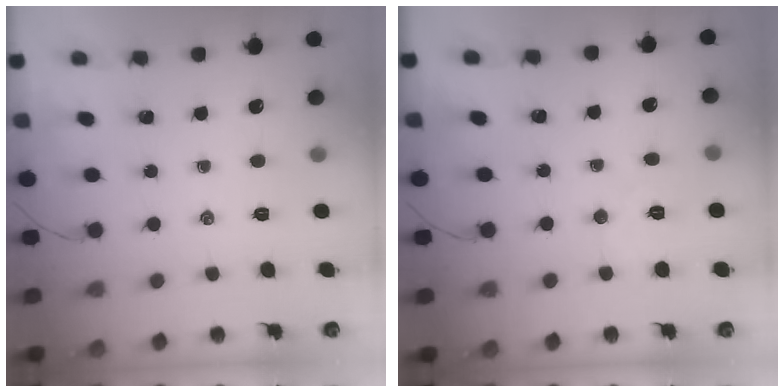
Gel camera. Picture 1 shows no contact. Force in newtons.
{"total": 5.1, "press": 5.0, "slide": 0.9}